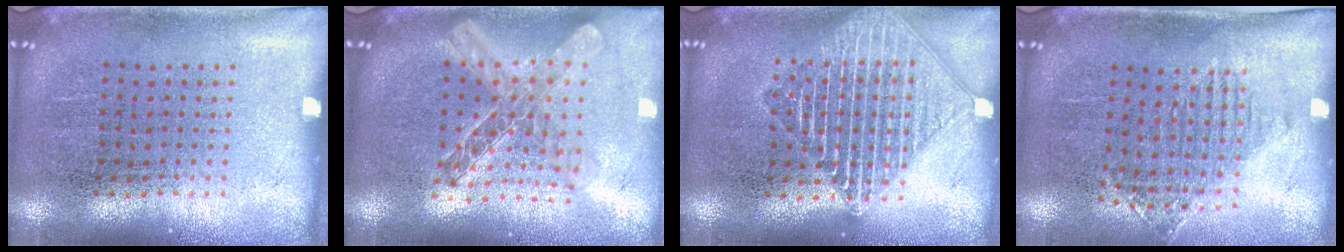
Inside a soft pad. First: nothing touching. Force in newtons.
{"total": 2.1, "press": 1.8, "slide": 1.2}
{"total": 3.1, "press": 3.1, "slide": 0.3}
{"total": 1.2, "press": 1.1, "slide": 0.5}